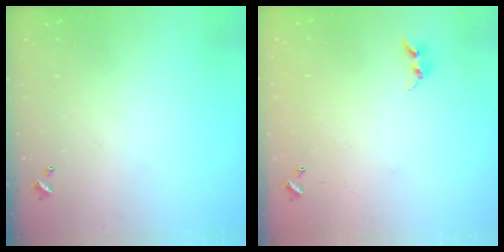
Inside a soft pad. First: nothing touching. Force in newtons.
{"total": 5.9, "press": 5.9, "slide": 0.4}